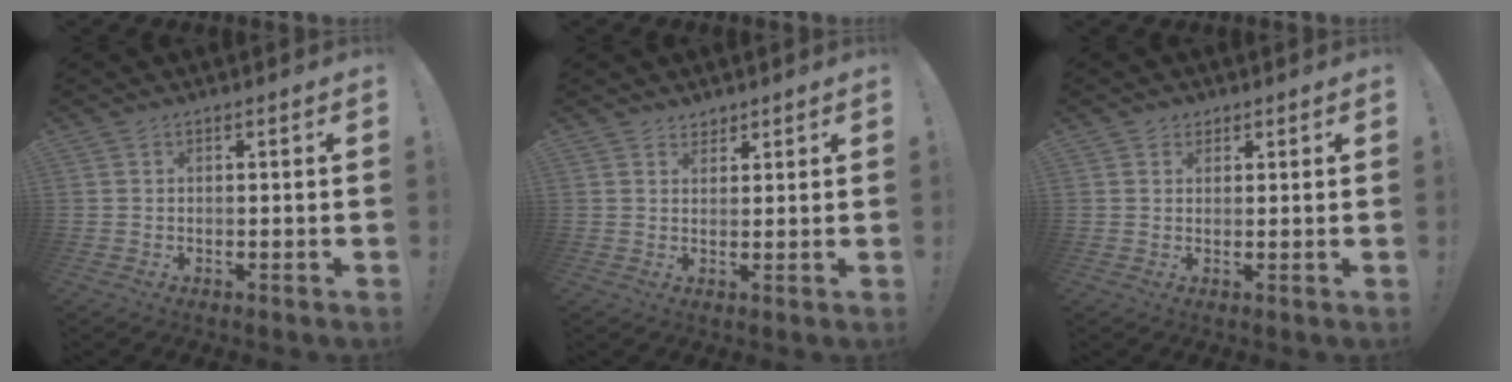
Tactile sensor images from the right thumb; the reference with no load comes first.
{"total": 2.5, "force": [2.1, 1.3, 0.1], "torque": [0.003, -0.013, 0.038]}
{"total": 2.3, "force": [1.3, 1.8, 0.4], "torque": [-0.001, -0.004, 0.022]}